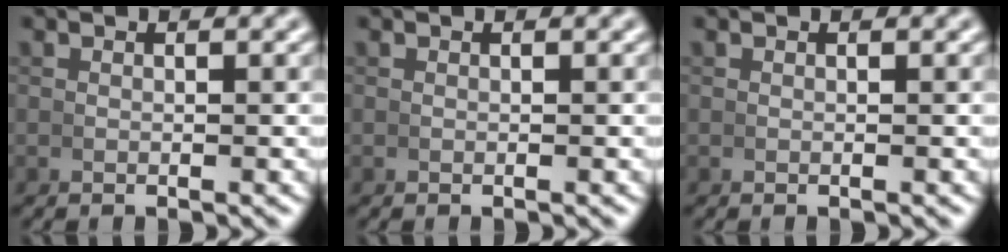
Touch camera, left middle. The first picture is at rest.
{"total": 0.0}
{"total": 0.8, "force": [0.1, -0.7, -0.2], "torque": [0.010, -0.003, 0.007]}